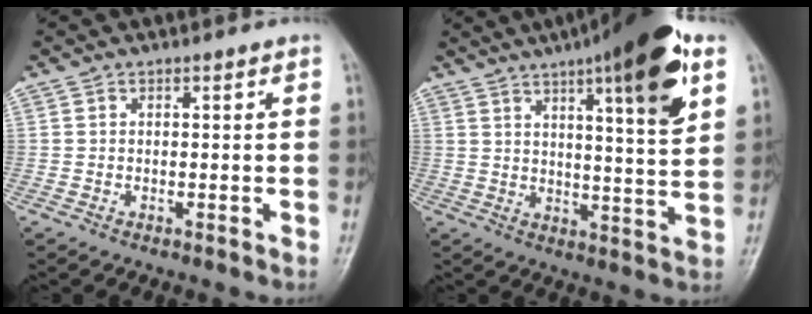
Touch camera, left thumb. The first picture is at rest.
{"total": 18.2, "force": [9.2, 3.4, 15.3], "torque": [-0.205, -0.029, 0.130]}